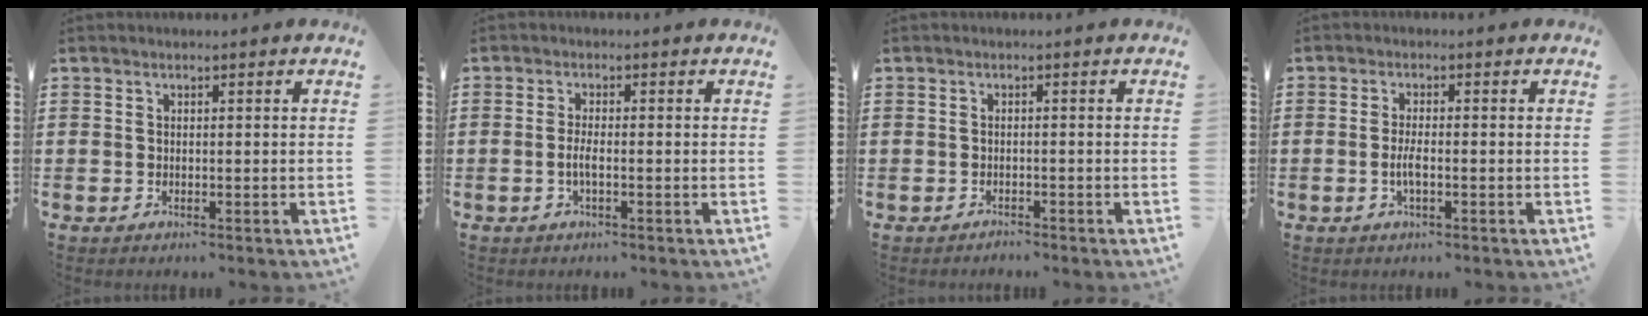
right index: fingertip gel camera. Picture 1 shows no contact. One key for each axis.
{"total": 2.3, "fx": -0.8, "fy": 0.4, "fz": 2.1, "tx": -0.054, "ty": -0.005, "tz": -0.018}
{"total": 1.0, "fx": -1.0, "fy": 0.1, "fz": -0.2, "tx": 0.000, "ty": 0.003, "tz": -0.024}
{"total": 2.6, "fx": -0.7, "fy": 0.6, "fz": 2.4, "tx": -0.051, "ty": -0.003, "tz": -0.014}